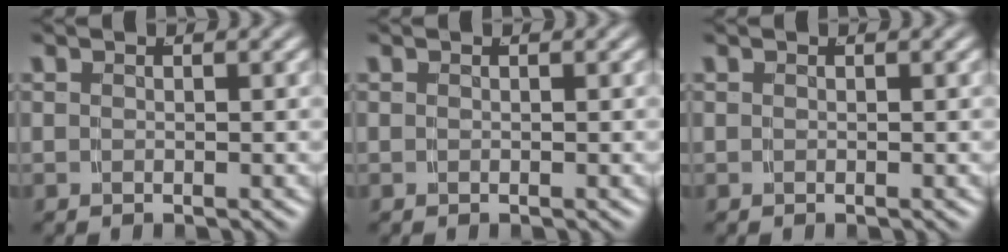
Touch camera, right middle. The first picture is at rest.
{"total": 0.0}
{"total": 0.0}